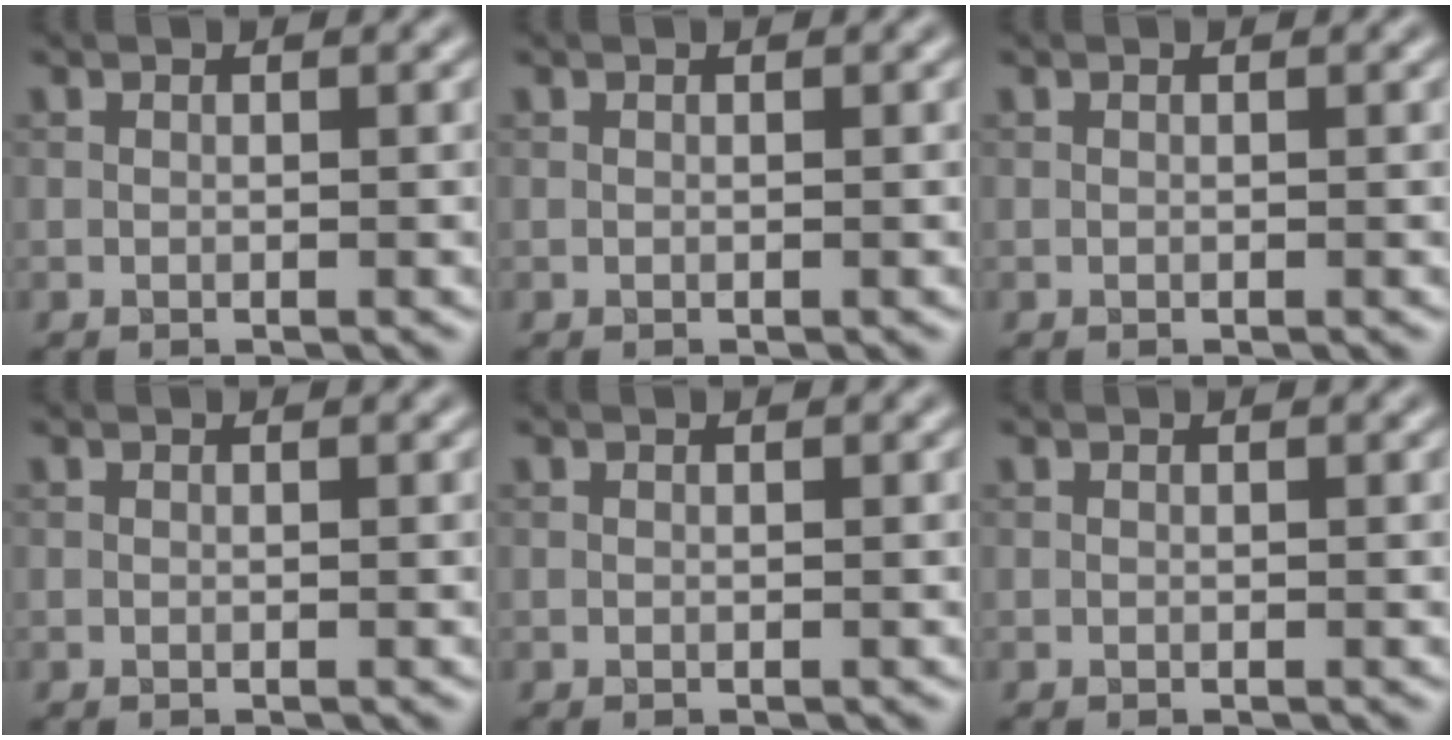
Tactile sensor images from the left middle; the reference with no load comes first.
{"total": 0.0}
{"total": 0.0}
{"total": 0.0}
{"total": 0.0}
{"total": 0.0}